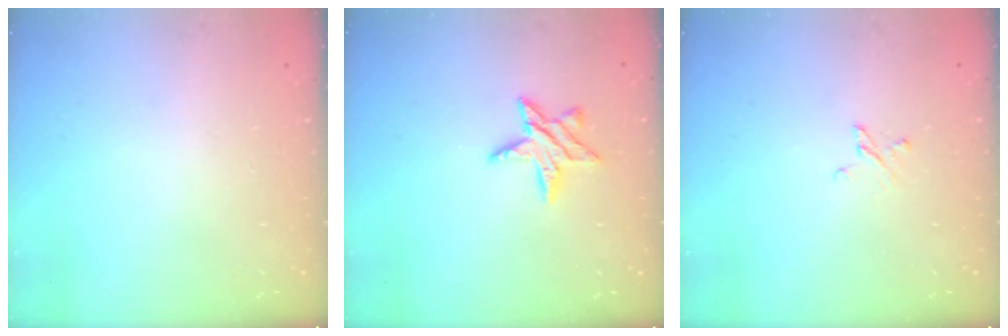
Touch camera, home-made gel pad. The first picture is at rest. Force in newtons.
{"total": 8.8, "press": 8.8, "slide": 0.5}
{"total": 2.7, "press": 2.7, "slide": 0.4}